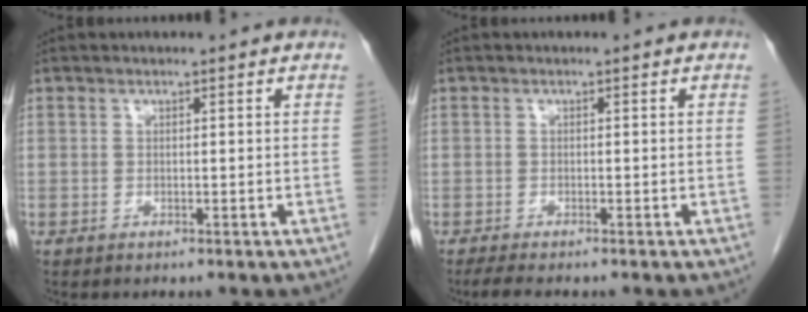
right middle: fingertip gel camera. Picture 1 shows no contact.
{"total": 2.7, "force": [-2.2, 0.1, 1.5], "torque": [-0.030, -0.009, -0.034]}